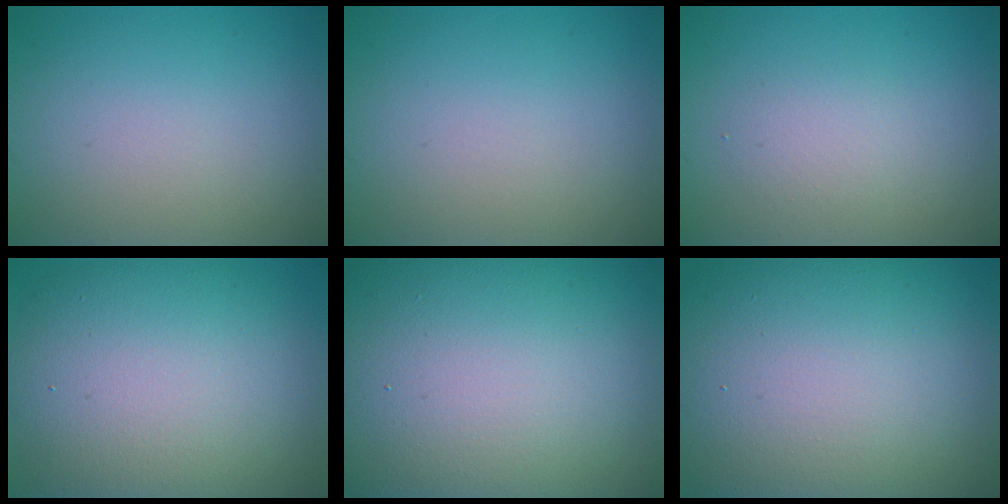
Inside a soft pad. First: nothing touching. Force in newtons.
{"total": 0.0}
{"total": 1.7, "press": 1.7, "slide": 0.2}
{"total": 13.5, "press": 13.5, "slide": 0.6}
{"total": 26.6, "press": 26.5, "slide": 1.2}
{"total": 19.1, "press": 19.1, "slide": 1.1}